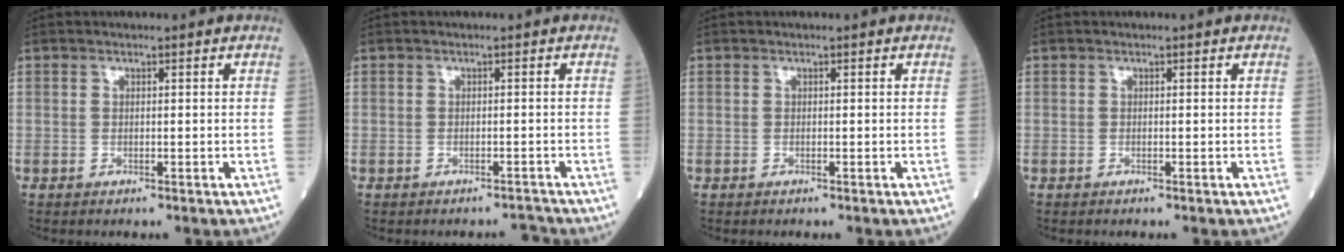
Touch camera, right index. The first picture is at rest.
{"total": 0.9, "force": [-0.9, 0.0, -0.1], "torque": [0.006, -0.004, -0.009]}
{"total": 0.0}
{"total": 0.0}